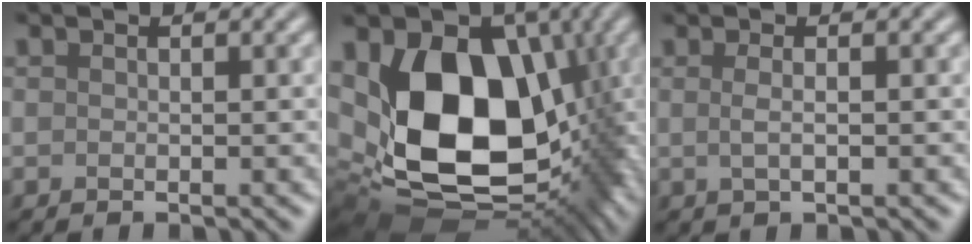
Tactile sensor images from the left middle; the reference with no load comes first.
{"total": 16.7, "force": [0.8, 11.5, 12.1], "torque": [-0.220, -0.030, 0.017]}
{"total": 1.2, "force": [0.1, 0.1, 1.2], "torque": [-0.029, -0.002, 0.003]}